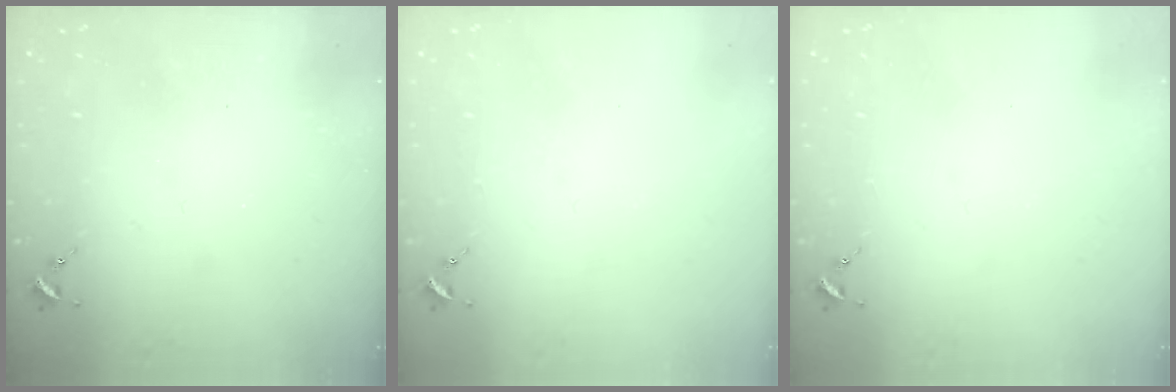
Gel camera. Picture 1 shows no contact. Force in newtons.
{"total": 0.0}
{"total": 0.0}